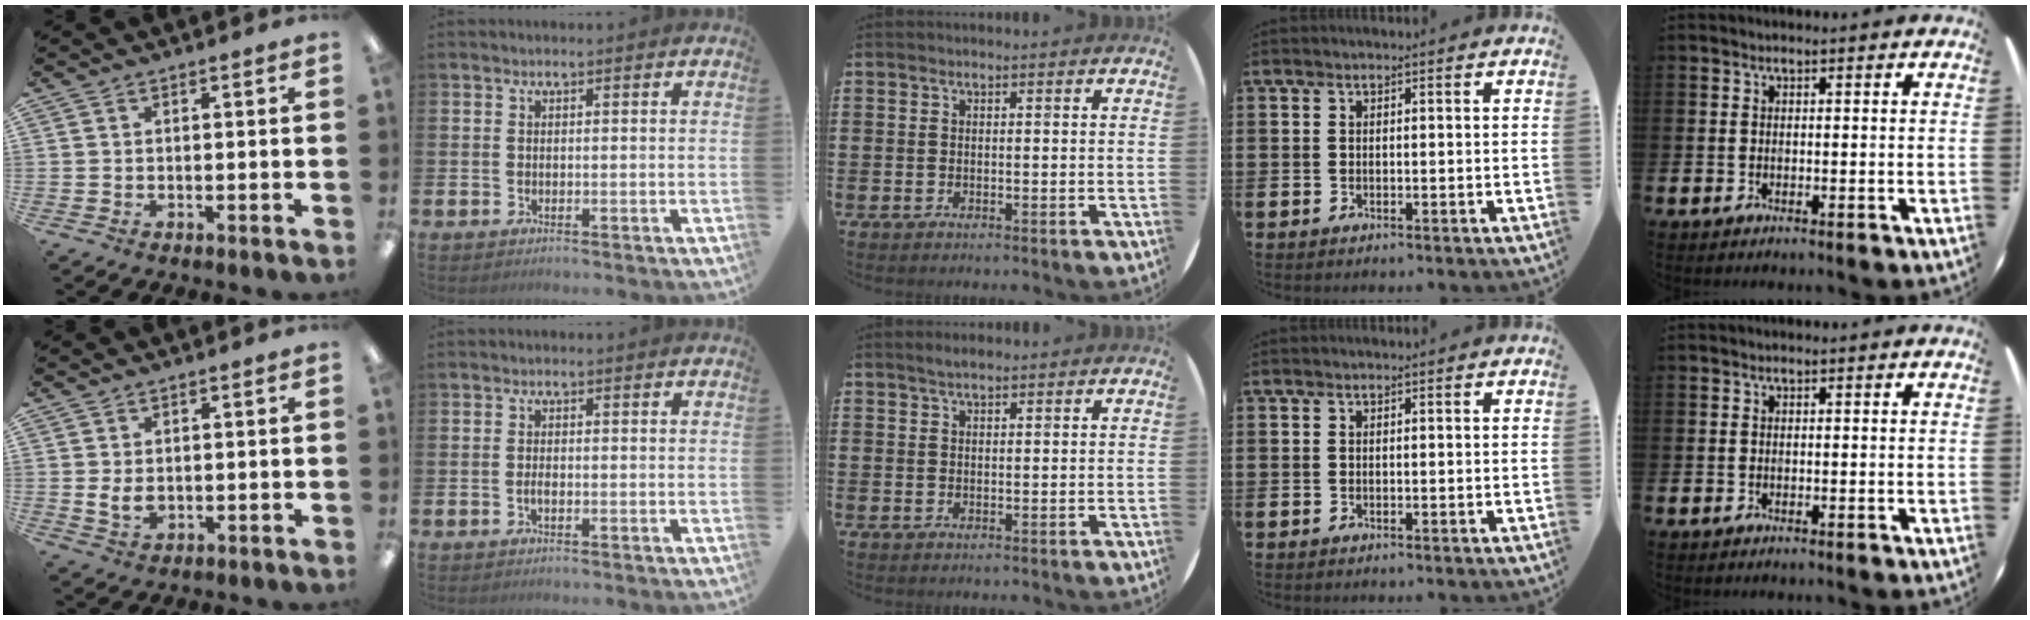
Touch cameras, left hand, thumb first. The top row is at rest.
{"thumb": {"total": 3.8, "force": [0.0, 2.5, 2.9], "torque": [-0.059, -0.005, -0.003]}, "index": {"total": 1.1, "force": [-0.4, 0.4, 0.9], "torque": [-0.019, -0.001, -0.006]}, "middle": {"total": 1.6, "force": [1.3, 0.3, 0.8], "torque": [-0.015, 0.004, 0.023]}}